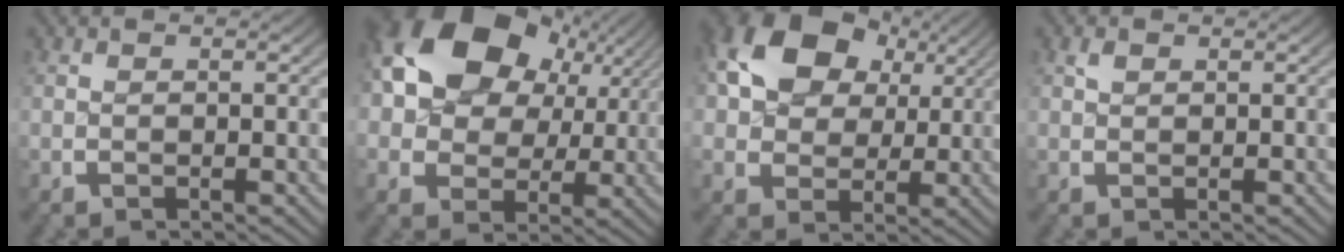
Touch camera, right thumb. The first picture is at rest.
{"total": 14.0, "force": [3.6, 10.0, 9.0], "torque": [-0.202, -0.019, 0.067]}
{"total": 10.6, "force": [3.6, 7.7, 6.3], "torque": [-0.145, -0.021, 0.074]}
{"total": 0.8, "force": [0.6, 0.4, 0.3], "torque": [-0.003, -0.001, 0.015]}